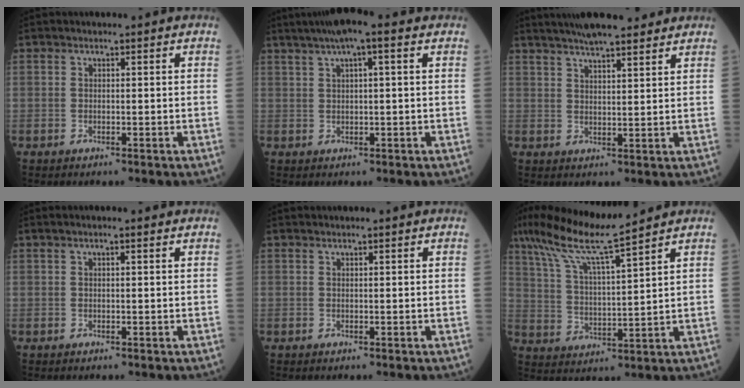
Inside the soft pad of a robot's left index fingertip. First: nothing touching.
{"total": 6.4, "force": [3.8, 0.4, 5.1], "torque": [-0.085, 0.029, 0.060]}
{"total": 11.3, "force": [9.5, 1.4, 5.8], "torque": [-0.088, 0.022, 0.139]}
{"total": 1.4, "force": [1.0, -0.1, 0.9], "torque": [-0.018, 0.017, 0.016]}
{"total": 0.0}
{"total": 11.0, "force": [9.0, -1.2, 6.2], "torque": [-0.120, 0.009, 0.168]}